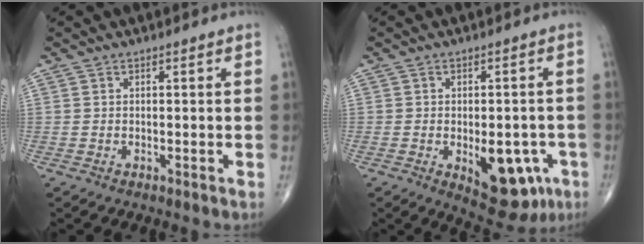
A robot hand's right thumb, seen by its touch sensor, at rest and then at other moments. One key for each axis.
{"total": 12.5, "fx": -4.2, "fy": 6.5, "fz": 9.8, "tx": -0.098, "ty": 0.009, "tz": -0.041}